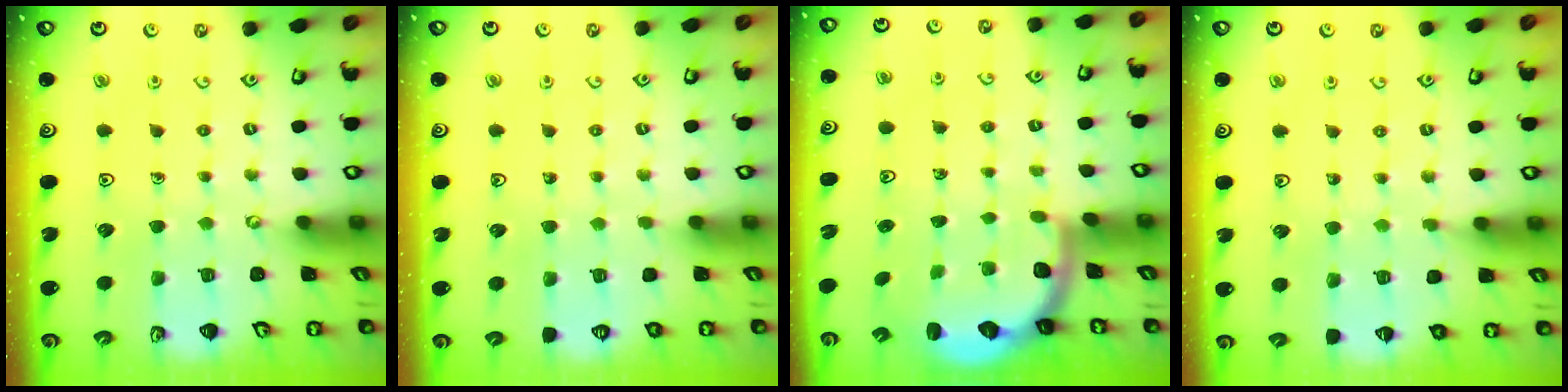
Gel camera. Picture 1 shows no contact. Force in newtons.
{"total": 0.0}
{"total": 2.5, "press": 2.2, "slide": 1.3}
{"total": 2.7, "press": 2.7, "slide": 0.4}